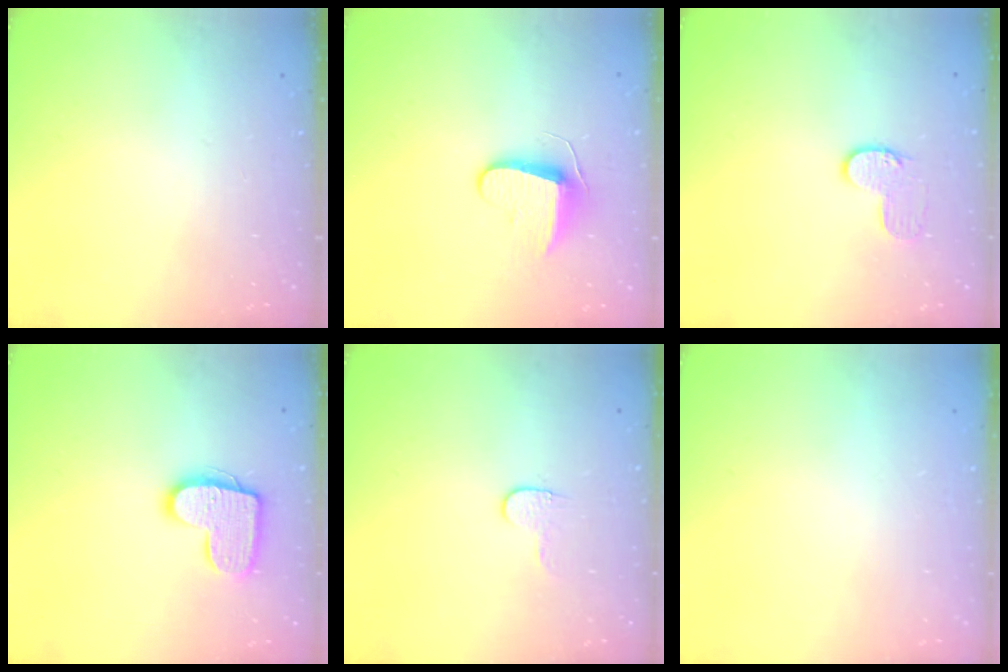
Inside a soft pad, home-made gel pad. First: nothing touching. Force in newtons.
{"total": 9.6, "press": 9.5, "slide": 0.7}
{"total": 6.8, "press": 6.8, "slide": 0.3}
{"total": 12.8, "press": 12.8, "slide": 0.6}
{"total": 3.5, "press": 3.5, "slide": 0.4}
{"total": 0.6, "press": 0.5, "slide": 0.2}